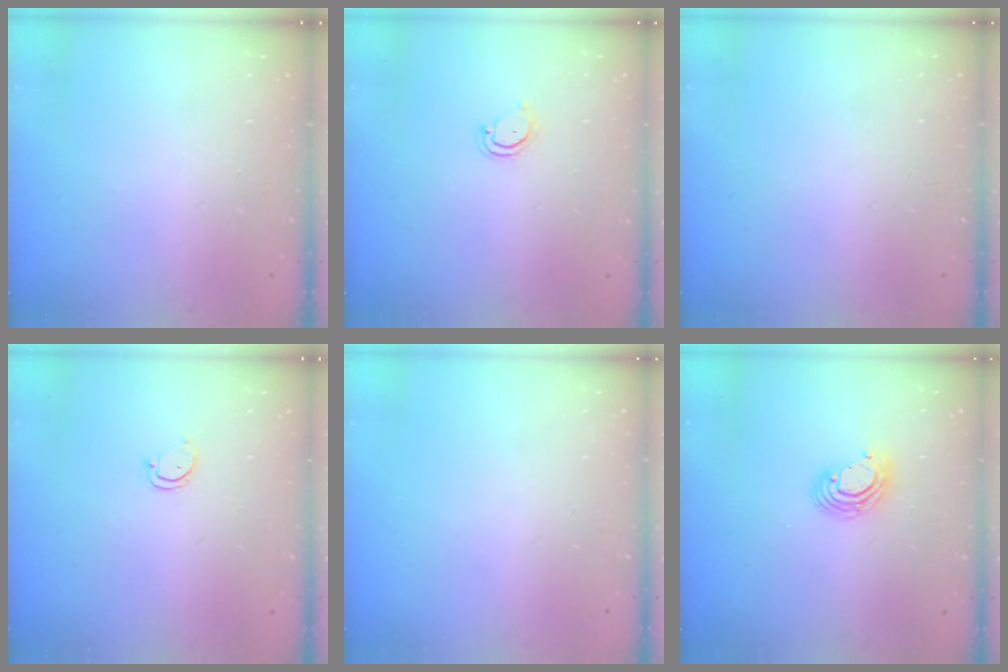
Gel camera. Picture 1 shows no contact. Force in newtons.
{"total": 2.5, "press": 2.5, "slide": 0.1}
{"total": 0.0}
{"total": 2.5, "press": 2.5, "slide": 0.3}
{"total": 0.0}
{"total": 8.2, "press": 8.1, "slide": 1.4}